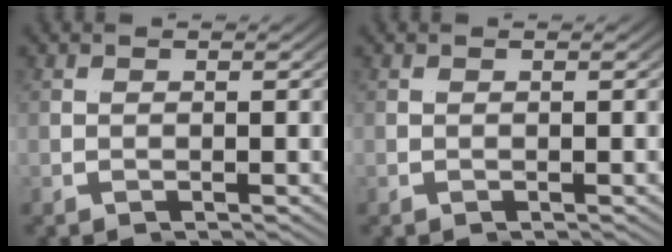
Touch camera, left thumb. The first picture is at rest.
{"total": 0.0}